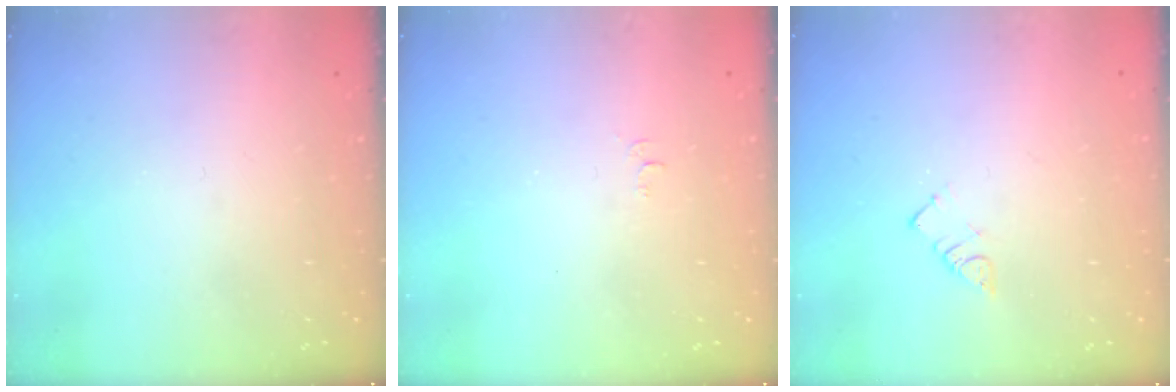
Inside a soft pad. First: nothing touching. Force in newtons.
{"total": 3.9, "press": 3.8, "slide": 0.3}
{"total": 2.9, "press": 2.9, "slide": 0.2}